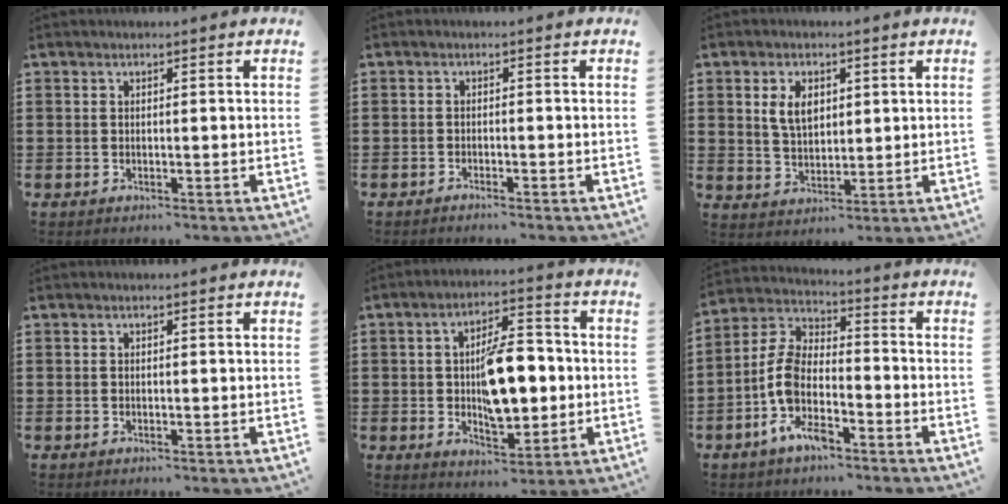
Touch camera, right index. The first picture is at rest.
{"total": 0.8, "force": [-0.8, 0.0, 0.0], "torque": [-0.003, 0.002, -0.017]}
{"total": 4.9, "force": [1.7, 3.0, 3.5], "torque": [-0.072, 0.009, 0.027]}
{"total": 0.0}
{"total": 10.9, "force": [-0.3, 5.2, 9.6], "torque": [-0.161, 0.005, -0.011]}
{"total": 9.0, "force": [-3.9, 4.4, 6.8], "torque": [-0.172, -0.011, -0.083]}